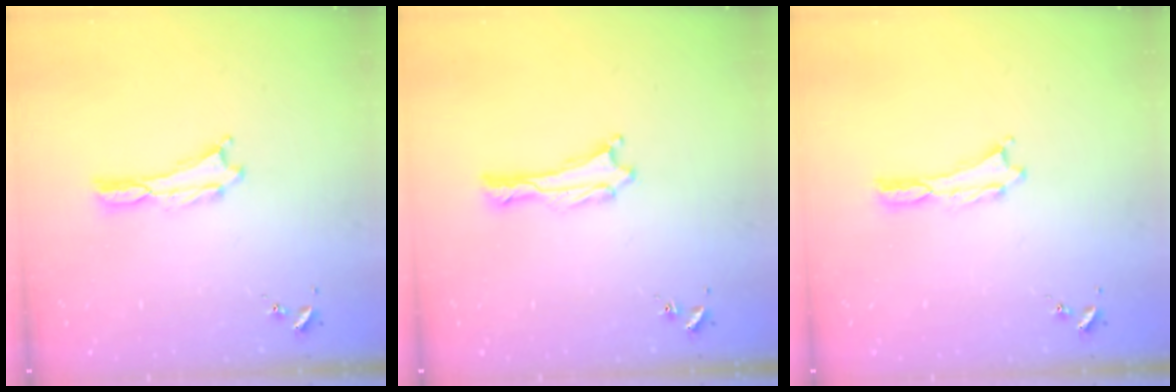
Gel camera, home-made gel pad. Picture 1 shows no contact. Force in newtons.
{"total": 0.6, "press": 0.5, "slide": 0.1}
{"total": 0.0}